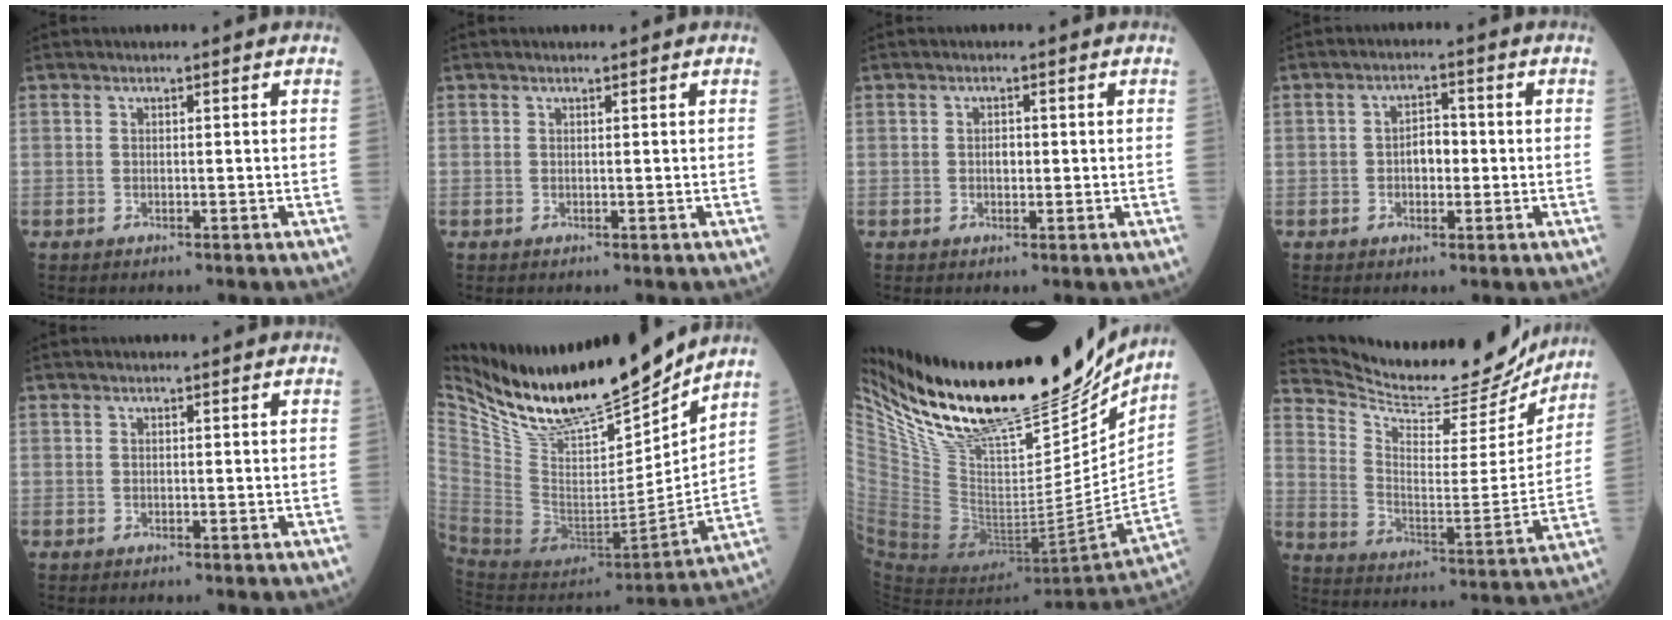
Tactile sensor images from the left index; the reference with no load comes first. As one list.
[{"total": 0.0}, {"total": 1.3, "force": [-0.2, 0.9, 0.9], "torque": [-0.017, -0.001, -0.005]}, {"total": 3.6, "force": [-0.7, 2.0, 2.8], "torque": [-0.047, 0.009, -0.014]}, {"total": 0.0}, {"total": 21.8, "force": [19.2, 3.4, 9.8], "torque": [-0.185, -0.045, 0.338]}, {"total": 30.6, "force": [25.2, 8.3, 15.1], "torque": [-0.262, -0.033, 0.401]}, {"total": 20.3, "force": [19.4, 3.9, 4.3], "torque": [-0.087, -0.049, 0.283]}]